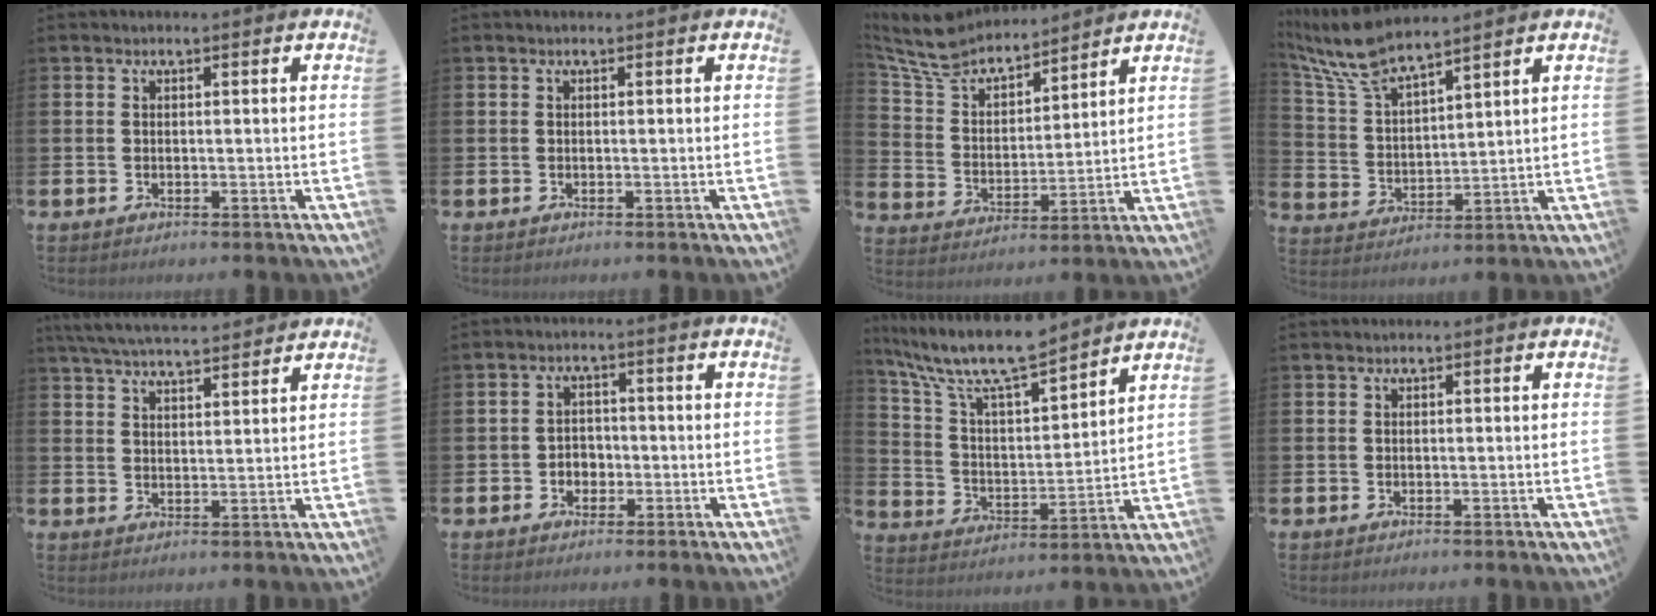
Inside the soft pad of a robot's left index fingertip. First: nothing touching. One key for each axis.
{"total": 0.0}
{"total": 8.0, "fx": 7.4, "fy": 2.6, "fz": 1.6, "tx": -0.076, "ty": -0.046, "tz": 0.134}
{"total": 8.4, "fx": 7.7, "fy": 1.3, "fz": 3.0, "tx": -0.096, "ty": -0.033, "tz": 0.141}
{"total": 5.7, "fx": 5.5, "fy": 0.5, "fz": 1.4, "tx": -0.049, "ty": -0.023, "tz": 0.101}
{"total": 2.5, "fx": -0.9, "fy": 2.2, "fz": 0.9, "tx": -0.013, "ty": 0.003, "tz": -0.025}
{"total": 10.8, "fx": 9.7, "fy": 1.9, "fz": 4.4, "tx": -0.130, "ty": -0.055, "tz": 0.171}
{"total": 0.0}